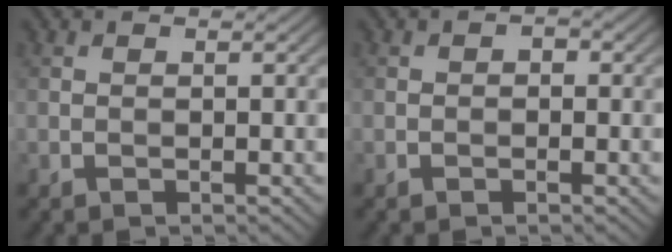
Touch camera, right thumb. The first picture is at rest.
{"total": 0.9, "force": [-0.2, 0.8, 0.5], "torque": [-0.006, -0.002, -0.008]}